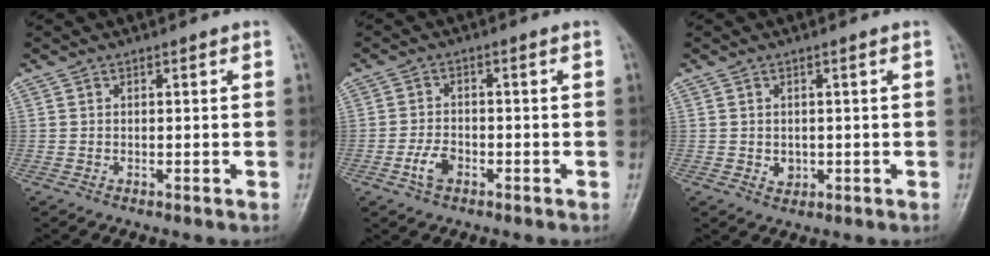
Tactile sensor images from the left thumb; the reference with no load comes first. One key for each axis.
{"total": 3.8, "fx": -1.8, "fy": 2.2, "fz": 2.5, "tx": -0.046, "ty": 0.013, "tz": -0.035}
{"total": 1.8, "fx": -0.1, "fy": 1.5, "fz": 1.0, "tx": -0.009, "ty": 0.000, "tz": 0.004}